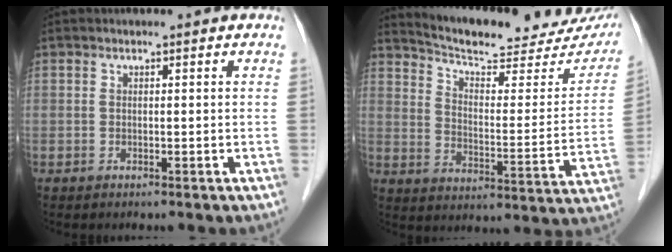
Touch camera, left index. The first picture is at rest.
{"total": 22.9, "force": [20.7, 4.6, 8.8], "torque": [-0.125, -0.045, 0.264]}